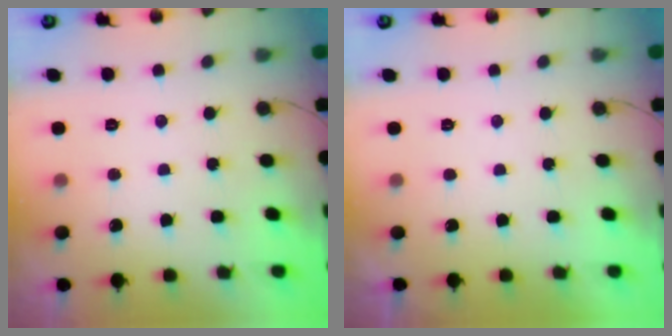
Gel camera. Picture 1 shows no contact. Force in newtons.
{"total": 2.3, "press": 2.2, "slide": 0.3}